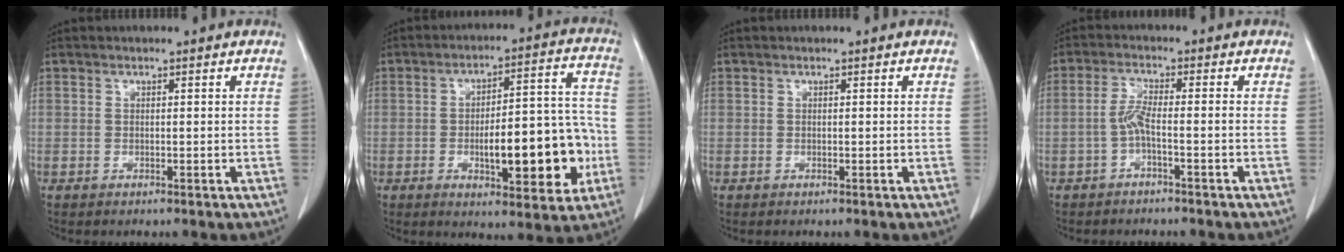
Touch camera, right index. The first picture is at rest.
{"total": 15.3, "force": [-3.6, 4.7, 14.2], "torque": [-0.196, 0.026, -0.044]}
{"total": 0.0}
{"total": 3.1, "force": [-1.3, 0.1, 2.8], "torque": [-0.058, 0.005, -0.028]}